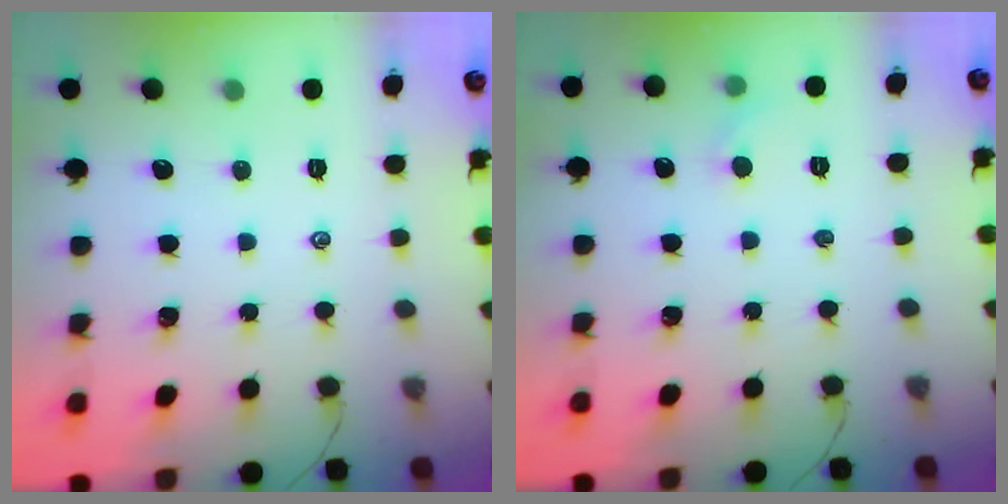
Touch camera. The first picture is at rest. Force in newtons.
{"total": 3.5, "press": 3.3, "slide": 1.1}